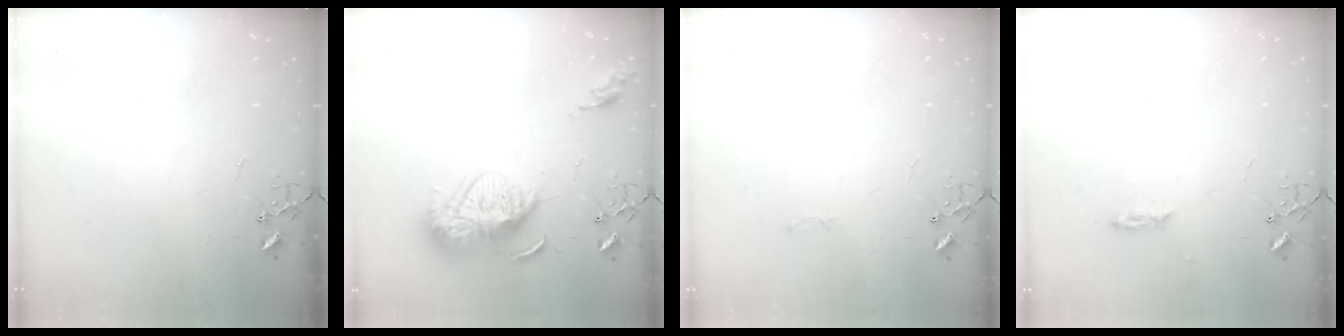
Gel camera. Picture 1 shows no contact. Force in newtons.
{"total": 15.5, "press": 15.4, "slide": 1.4}
{"total": 2.8, "press": 2.8, "slide": 0.4}
{"total": 2.3, "press": 2.2, "slide": 0.4}